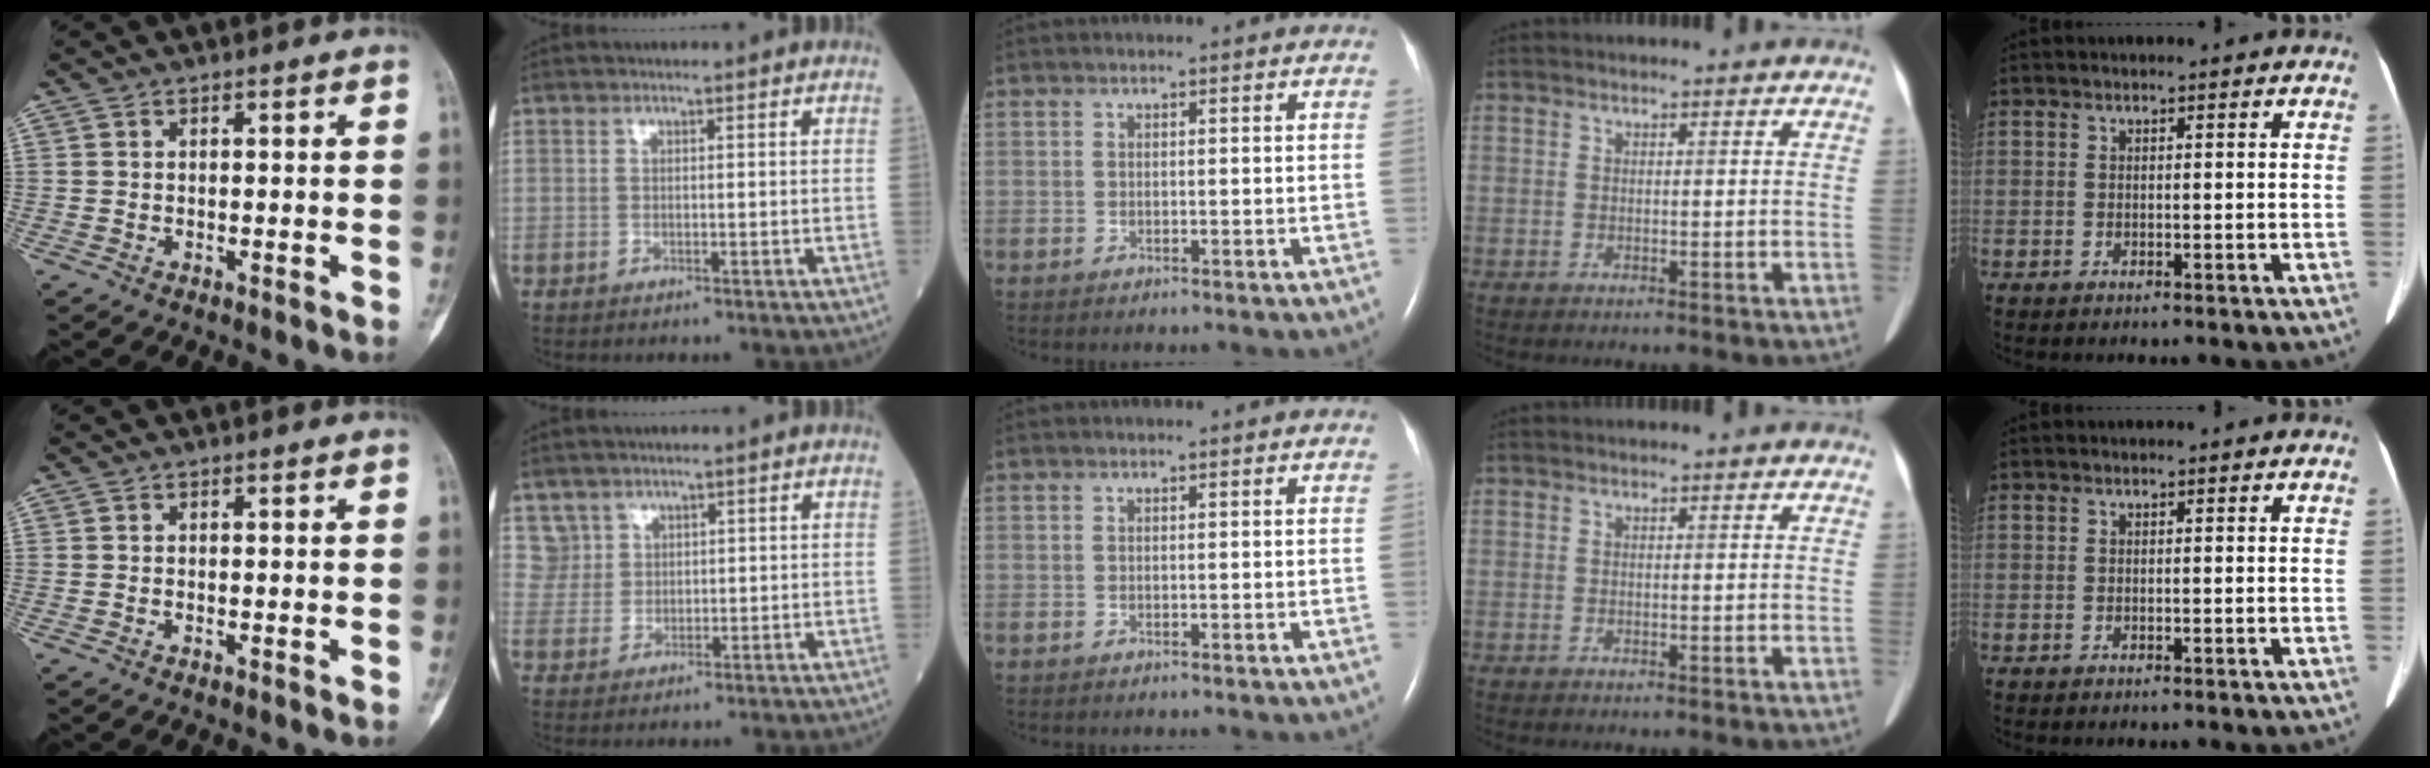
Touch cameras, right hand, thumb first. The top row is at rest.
{"index": {"total": 3.0, "force": [2.0, 2.1, -0.7], "torque": [0.024, 0.008, 0.037]}}